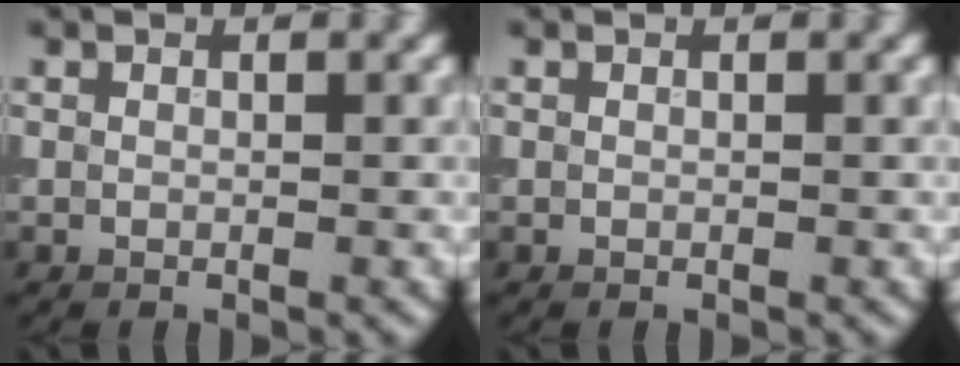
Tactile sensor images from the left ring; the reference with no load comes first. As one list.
[{"total": 0.0}]